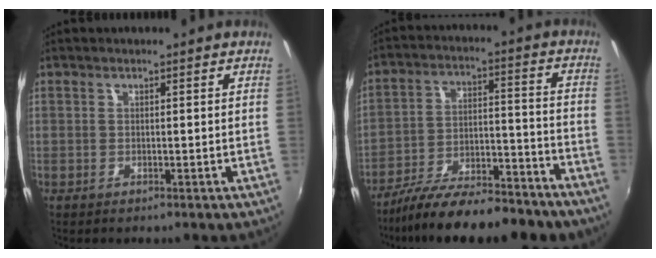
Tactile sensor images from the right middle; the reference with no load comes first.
{"total": 19.9, "force": [-16.0, 5.0, 10.8], "torque": [-0.191, -0.023, -0.237]}